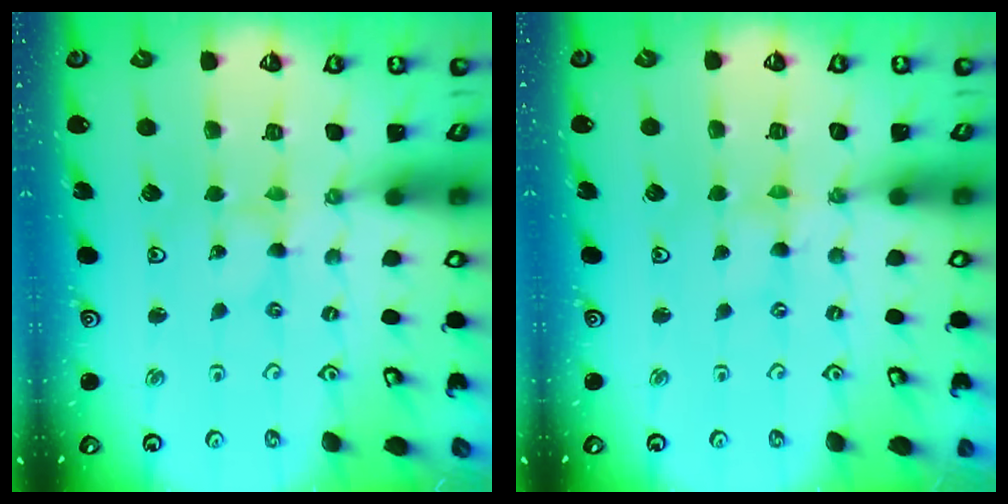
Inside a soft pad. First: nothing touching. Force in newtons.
{"total": 0.0}